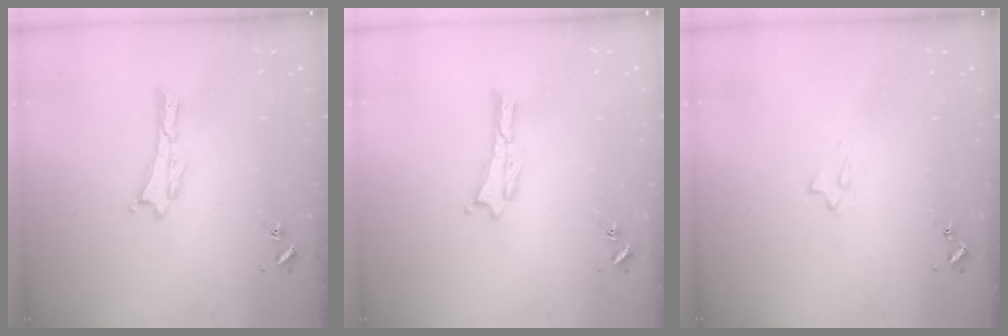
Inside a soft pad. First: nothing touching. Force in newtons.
{"total": 0.0}
{"total": 2.1, "press": 2.1, "slide": 0.3}